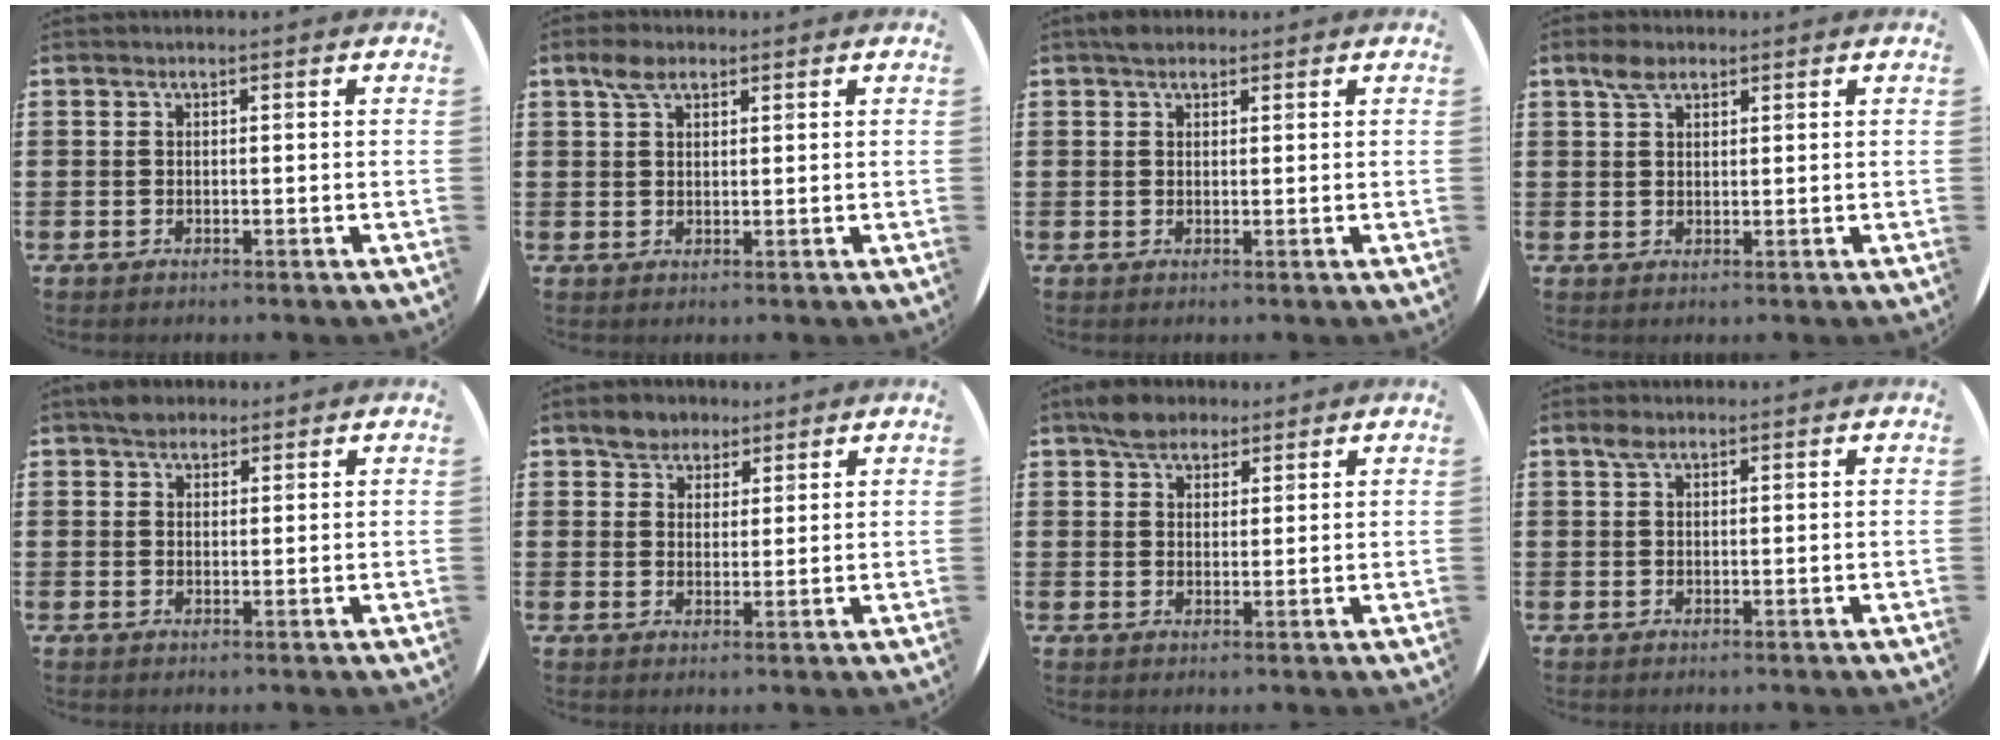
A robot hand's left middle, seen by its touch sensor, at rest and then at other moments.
{"total": 3.3, "force": [2.2, 1.6, 1.7], "torque": [-0.030, 0.004, 0.039]}
{"total": 1.5, "force": [1.3, 0.7, 0.4], "torque": [-0.002, 0.001, 0.023]}
{"total": 3.0, "force": [2.1, 1.5, 1.5], "torque": [-0.025, 0.003, 0.038]}
{"total": 2.2, "force": [2.0, 1.1, 0.2], "torque": [0.000, 0.002, 0.037]}
{"total": 3.6, "force": [2.8, 2.2, 0.0], "torque": [-0.004, 0.009, 0.054]}
{"total": 3.9, "force": [3.2, 2.0, 0.8], "torque": [-0.017, 0.006, 0.061]}
{"total": 1.7, "force": [1.1, 0.8, 0.9], "torque": [-0.012, 0.002, 0.018]}